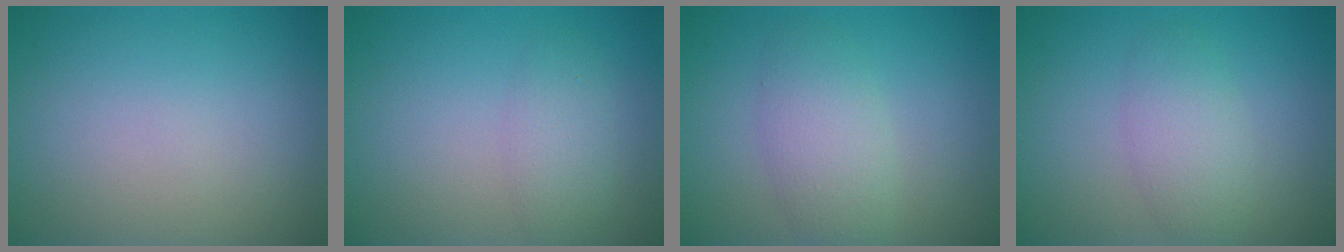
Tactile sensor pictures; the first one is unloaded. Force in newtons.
{"total": 2.2, "press": 2.2, "slide": 0.1}
{"total": 3.5, "press": 3.5, "slide": 0.1}
{"total": 3.0, "press": 3.0, "slide": 0.2}